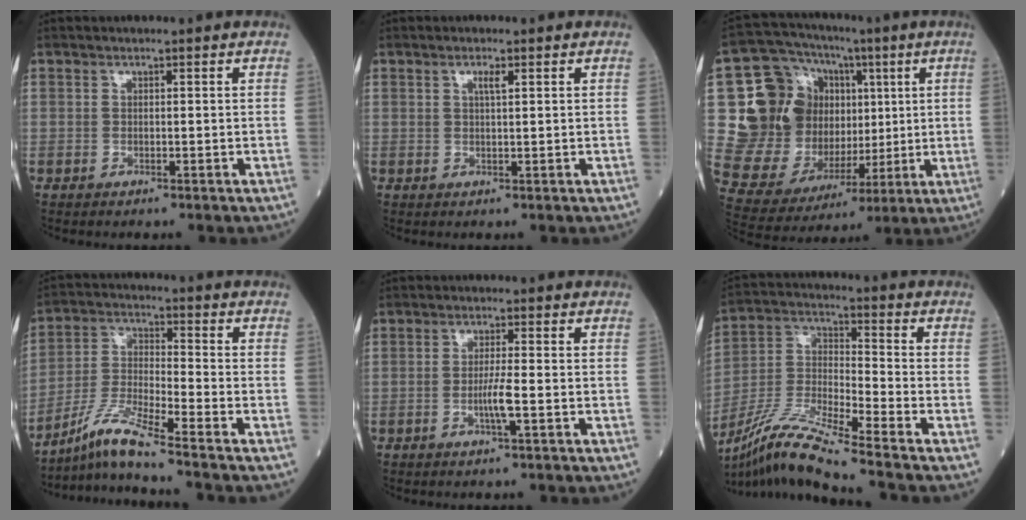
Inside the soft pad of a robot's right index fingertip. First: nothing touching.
{"total": 1.5, "force": [0.7, 0.1, 1.3], "torque": [-0.025, -0.001, 0.011]}
{"total": 18.8, "force": [3.4, 14.1, 11.9], "torque": [-0.214, 0.054, 0.083]}
{"total": 8.4, "force": [-7.0, -1.7, 4.4], "torque": [-0.104, -0.018, -0.136]}
{"total": 3.0, "force": [-1.0, -0.4, 2.8], "torque": [-0.056, -0.004, -0.020]}
{"total": 14.2, "force": [-11.6, -1.4, 8.1], "torque": [-0.171, -0.017, -0.220]}